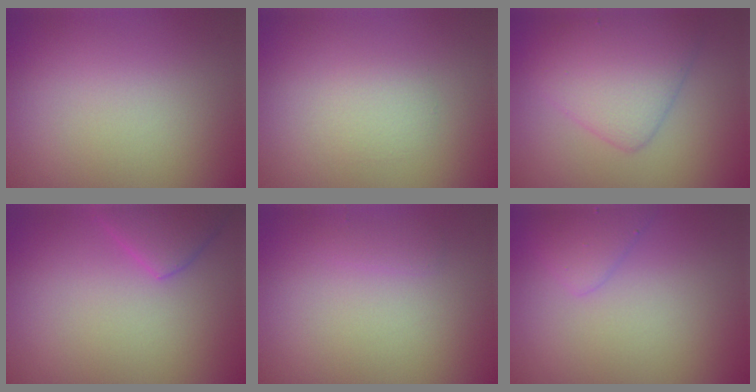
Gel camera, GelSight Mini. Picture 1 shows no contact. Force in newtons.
{"total": 1.2, "press": 1.2, "slide": 0.0}
{"total": 4.8, "press": 4.8, "slide": 0.2}
{"total": 2.8, "press": 2.8, "slide": 0.3}
{"total": 0.7, "press": 0.7, "slide": 0.1}
{"total": 2.0, "press": 2.0, "slide": 0.0}